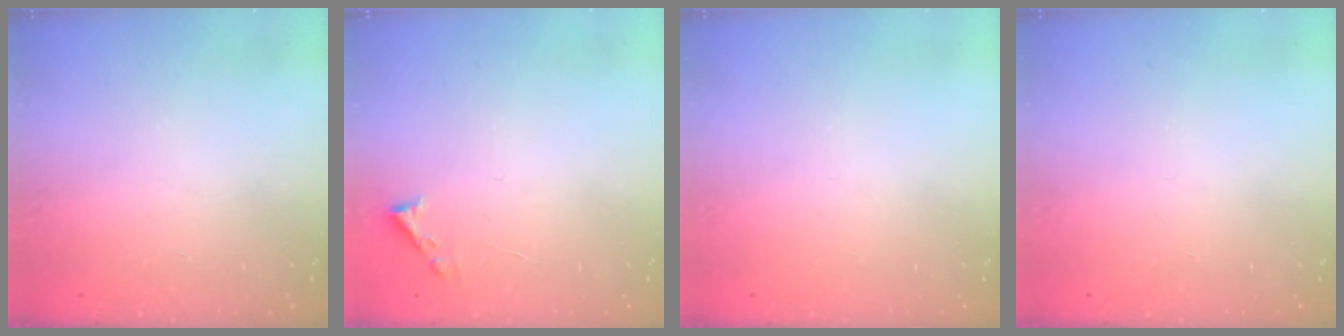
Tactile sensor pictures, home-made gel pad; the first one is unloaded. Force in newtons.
{"total": 3.6, "press": 3.6, "slide": 0.5}
{"total": 0.0}
{"total": 0.0}